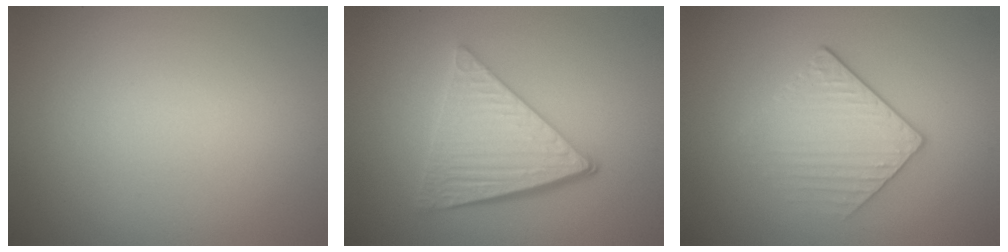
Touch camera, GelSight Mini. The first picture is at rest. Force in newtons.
{"total": 5.7, "press": 3.9, "slide": 4.1}
{"total": 2.4, "press": 2.1, "slide": 1.1}